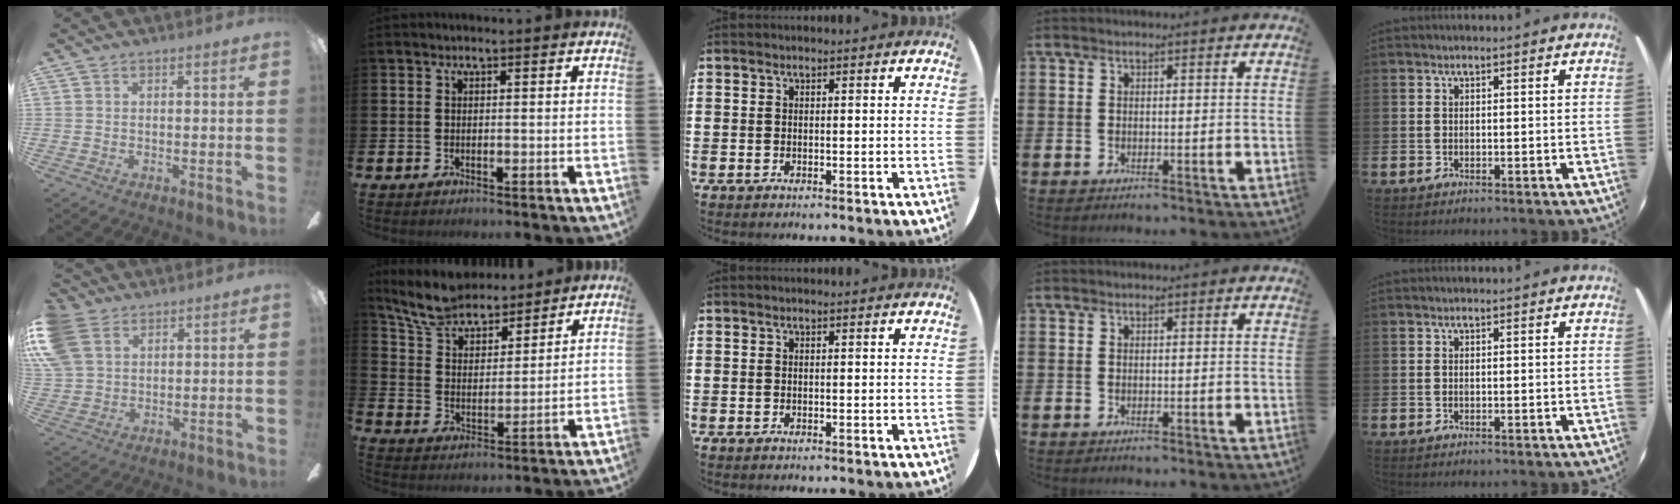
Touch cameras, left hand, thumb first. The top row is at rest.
{"thumb": {"total": 11.1, "force": [5.2, 8.0, 5.6], "torque": [-0.133, 0.002, 0.103]}, "index": {"total": 7.6, "force": [7.2, 2.2, 1.6], "torque": [-0.072, -0.038, 0.131]}}